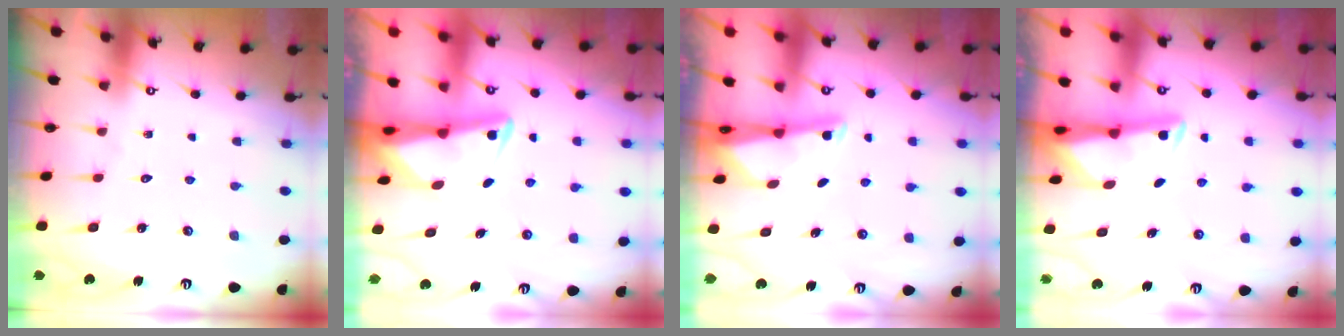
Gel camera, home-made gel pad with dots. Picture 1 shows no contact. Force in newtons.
{"total": 3.6, "press": 3.5, "slide": 0.7}
{"total": 1.9, "press": 1.9, "slide": 0.3}
{"total": 2.7, "press": 2.6, "slide": 0.5}